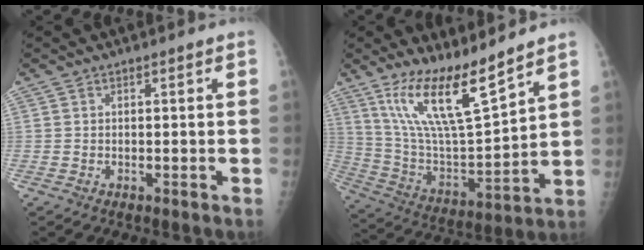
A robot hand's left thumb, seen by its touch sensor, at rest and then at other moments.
{"total": 16.3, "force": [11.5, 3.2, 11.2], "torque": [-0.189, -0.071, 0.230]}